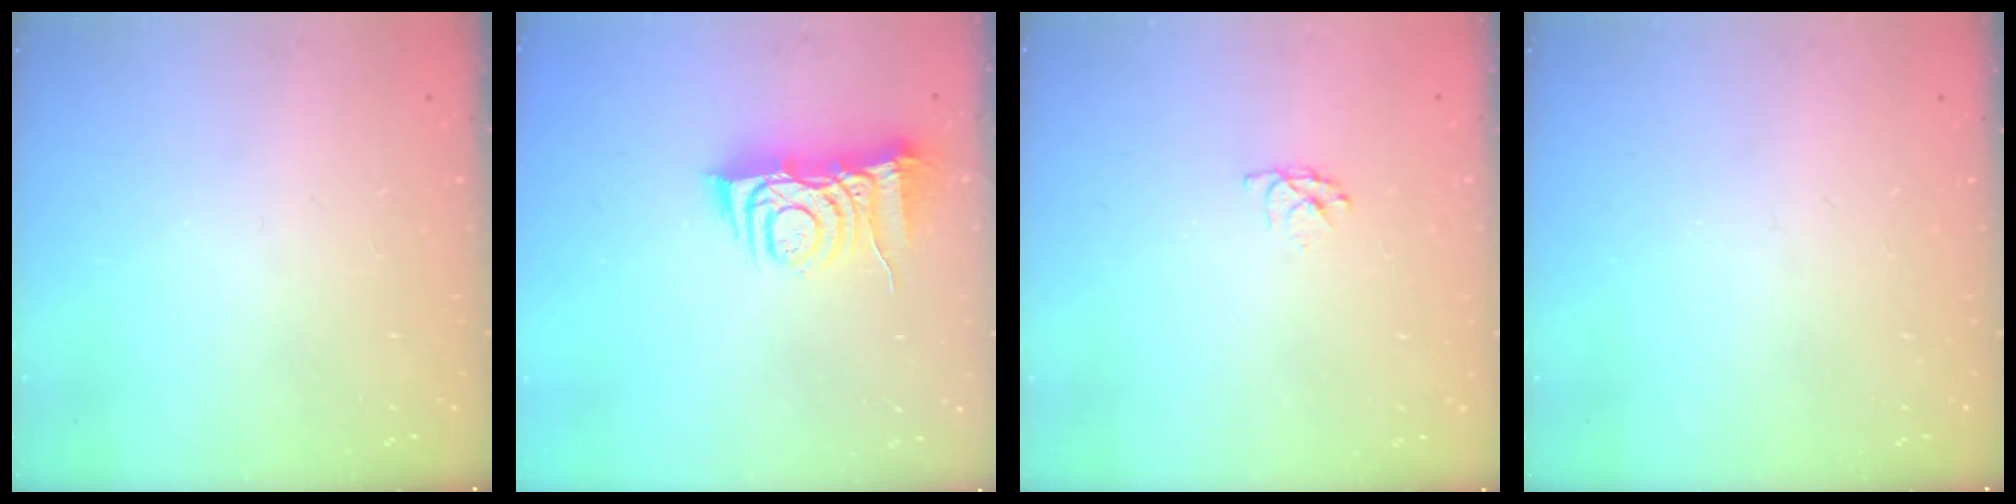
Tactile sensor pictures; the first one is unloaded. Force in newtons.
{"total": 8.2, "press": 8.1, "slide": 1.1}
{"total": 3.5, "press": 3.5, "slide": 0.4}
{"total": 0.0}